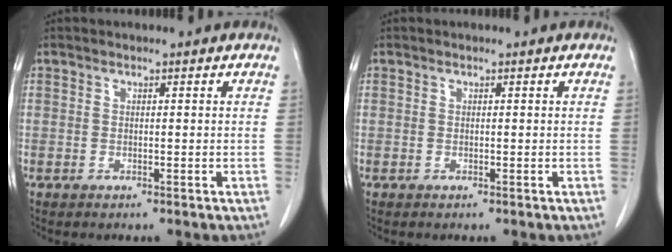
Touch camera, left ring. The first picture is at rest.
{"total": 0.0}